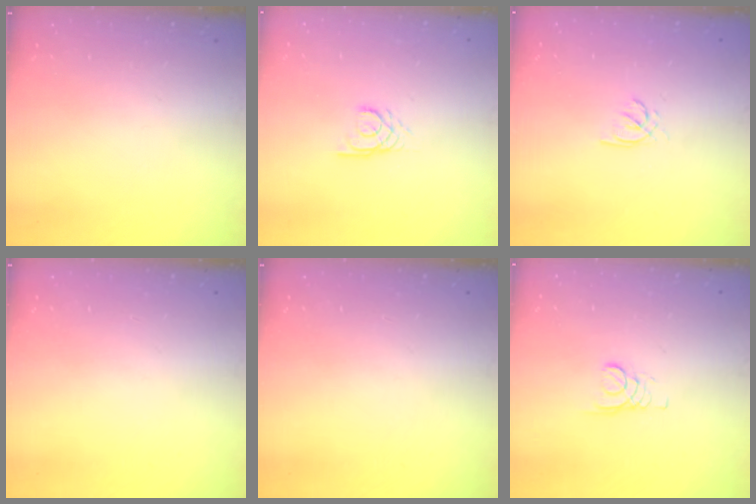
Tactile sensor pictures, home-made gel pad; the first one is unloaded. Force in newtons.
{"total": 2.9, "press": 2.9, "slide": 0.3}
{"total": 1.9, "press": 1.8, "slide": 0.4}
{"total": 0.0}
{"total": 0.0}
{"total": 1.6, "press": 1.6, "slide": 0.2}